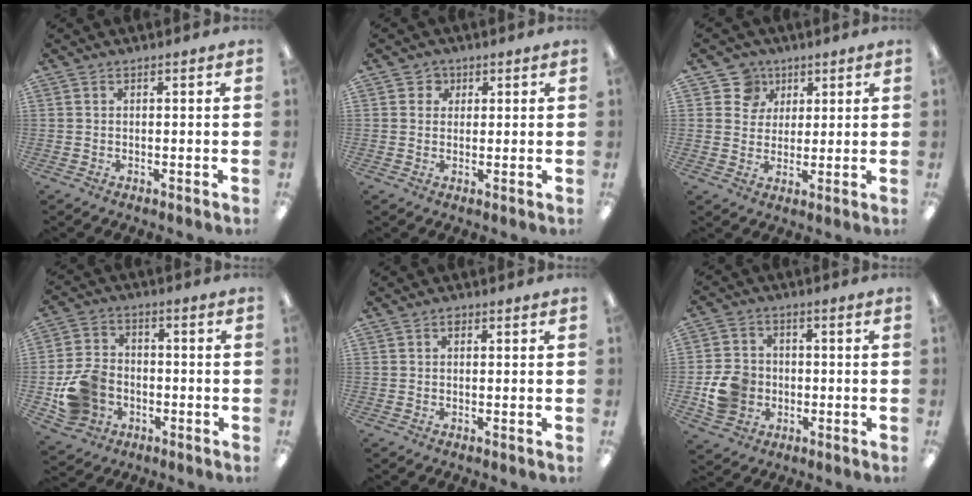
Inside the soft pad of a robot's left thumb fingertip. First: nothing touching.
{"total": 2.7, "force": [0.9, 2.5, 0.4], "torque": [-0.008, 0.005, 0.013]}
{"total": 7.1, "force": [3.5, 6.1, 0.8], "torque": [-0.015, -0.015, 0.063]}
{"total": 11.4, "force": [-3.7, 9.4, 5.3], "torque": [-0.115, 0.034, -0.061]}
{"total": 1.0, "force": [0.5, 0.6, 0.6], "torque": [-0.005, 0.001, 0.006]}
{"total": 8.6, "force": [-1.8, 7.7, 3.5], "torque": [-0.068, 0.017, -0.029]}